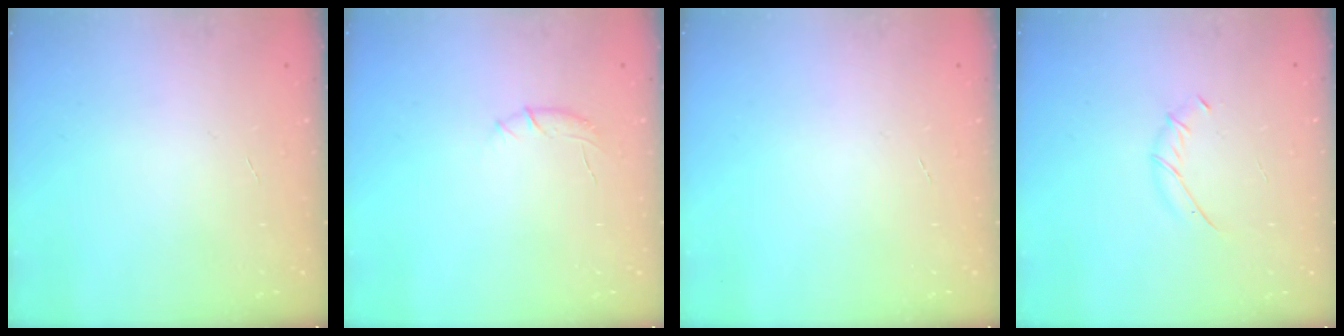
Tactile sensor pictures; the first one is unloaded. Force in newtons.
{"total": 6.5, "press": 6.3, "slide": 1.6}
{"total": 0.0}
{"total": 3.9, "press": 3.8, "slide": 0.7}